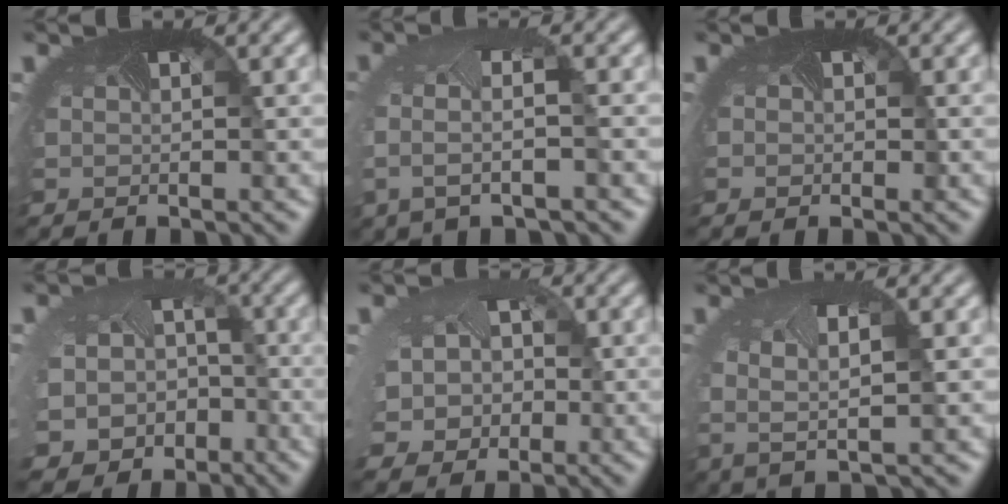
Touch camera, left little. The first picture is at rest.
{"total": 2.4, "force": [-0.6, 0.3, 2.3], "torque": [-0.066, -0.006, -0.014]}
{"total": 0.0}
{"total": 9.5, "force": [-4.6, 7.9, 2.6], "torque": [-0.073, -0.057, -0.074]}
{"total": 6.8, "force": [-1.0, 5.9, 3.3], "torque": [-0.074, -0.025, -0.021]}
{"total": 2.2, "force": [-0.2, 0.7, 2.1], "torque": [-0.067, -0.013, -0.008]}